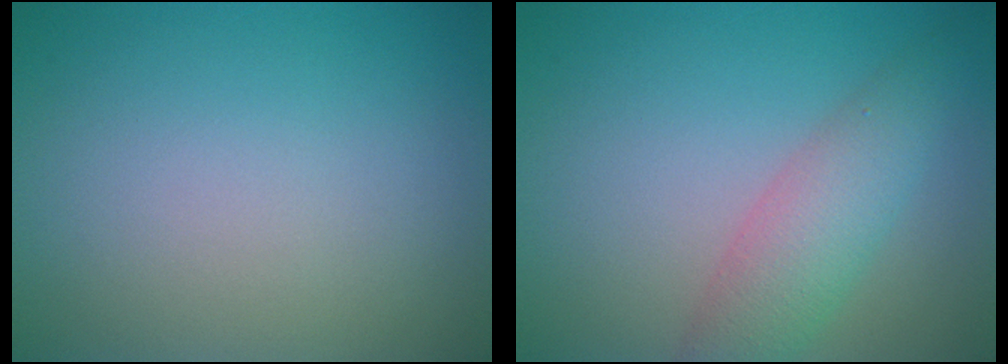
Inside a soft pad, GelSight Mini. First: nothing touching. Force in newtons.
{"total": 4.1, "press": 4.1, "slide": 0.0}